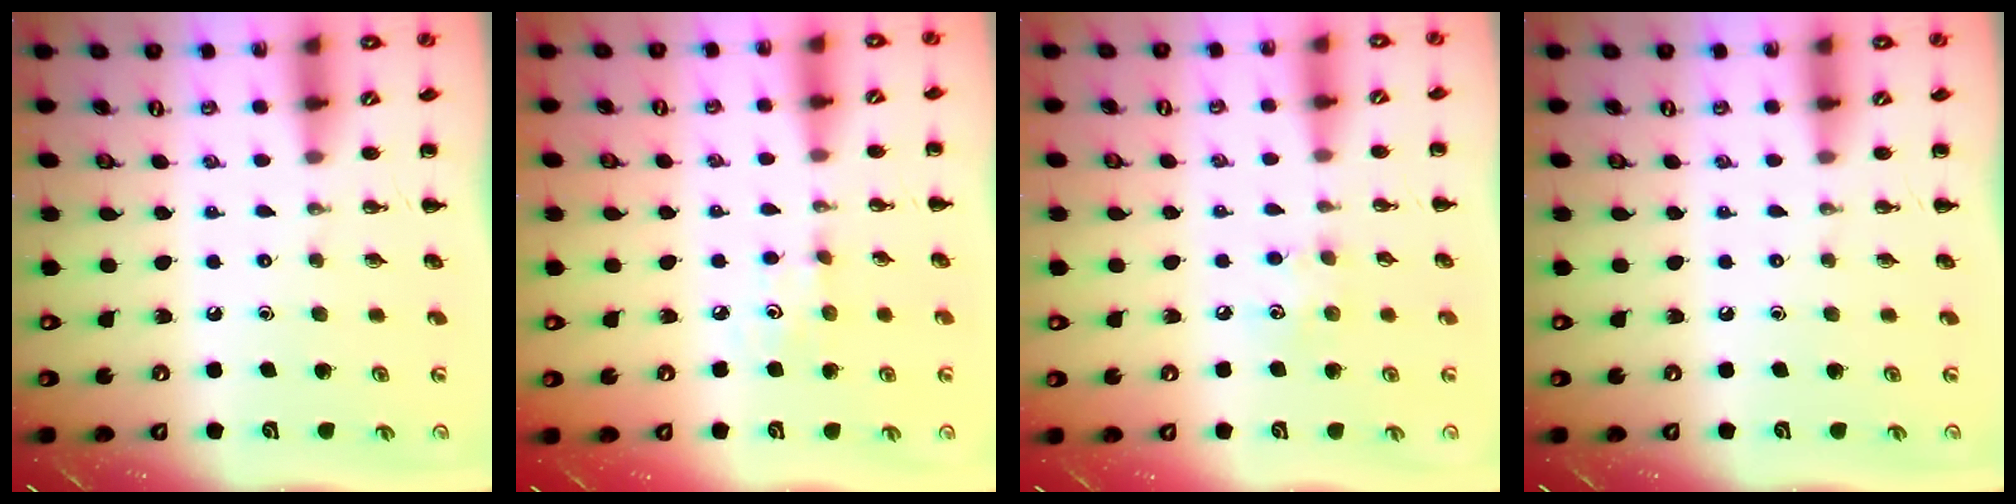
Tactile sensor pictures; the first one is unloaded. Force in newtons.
{"total": 3.9, "press": 3.7, "slide": 1.0}
{"total": 5.8, "press": 5.6, "slide": 1.3}
{"total": 0.0}